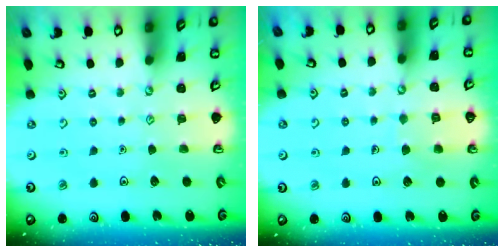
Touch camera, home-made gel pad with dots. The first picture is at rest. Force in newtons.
{"total": 6.6, "press": 6.6, "slide": 0.4}